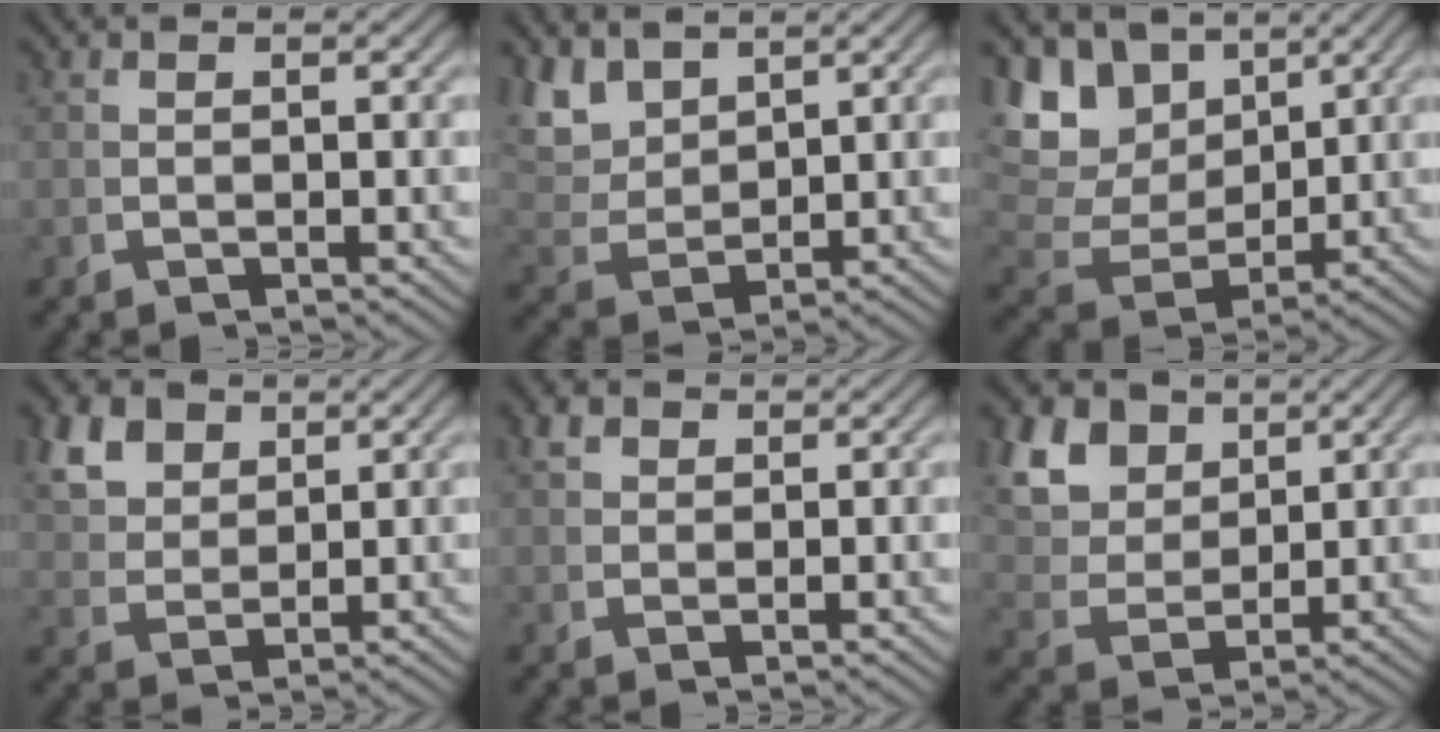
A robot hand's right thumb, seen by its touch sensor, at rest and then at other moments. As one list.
[{"total": 5.2, "force": [2.3, 3.4, 3.1], "torque": [-0.083, -0.011, 0.057]}, {"total": 10.2, "force": [2.1, 7.7, 6.5], "torque": [-0.154, -0.022, 0.043]}, {"total": 5.7, "force": [3.5, 3.5, 2.9], "torque": [-0.063, -0.003, 0.071]}, {"total": 2.1, "force": [1.7, 1.0, 0.6], "torque": [-0.010, 0.001, 0.035]}, {"total": 8.0, "force": [3.2, 5.7, 4.6], "torque": [-0.112, -0.016, 0.066]}]